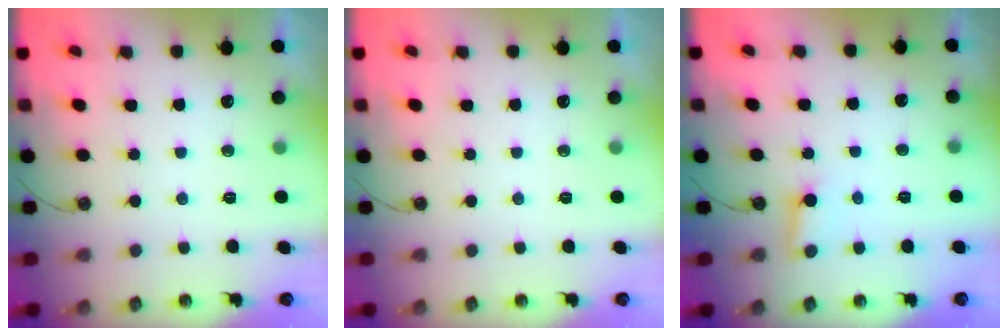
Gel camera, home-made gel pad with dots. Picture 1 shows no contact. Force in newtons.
{"total": 0.0}
{"total": 2.8, "press": 2.8, "slide": 0.3}